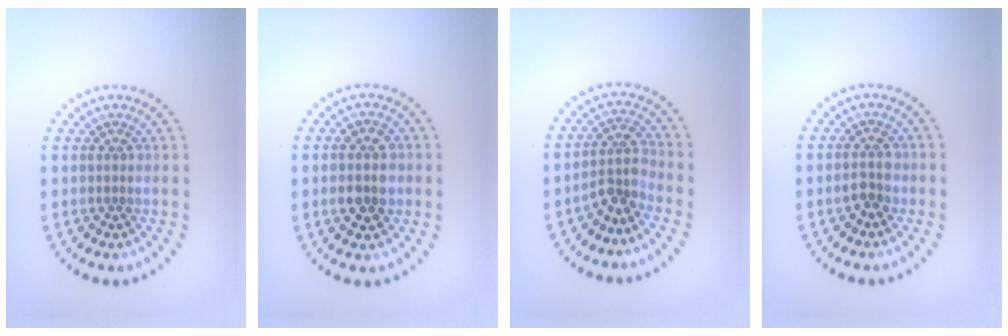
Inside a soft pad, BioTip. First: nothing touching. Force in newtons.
{"total": 3.6, "press": 3.5, "slide": 0.3}
{"total": 2.7, "press": 1.9, "slide": 1.9}
{"total": 2.0, "press": 2.0, "slide": 0.4}